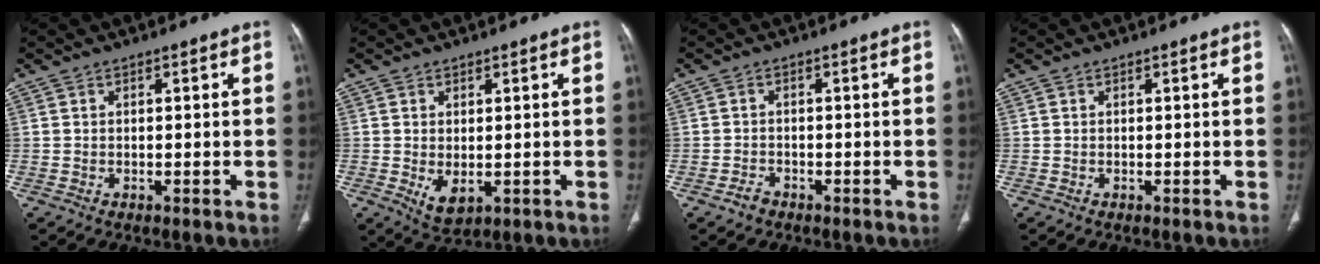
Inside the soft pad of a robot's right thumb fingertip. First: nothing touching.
{"total": 4.1, "force": [-0.6, 2.3, 3.3], "torque": [-0.052, -0.010, 0.007]}
{"total": 1.8, "force": [-1.3, 1.1, 0.5], "torque": [-0.012, 0.008, -0.022]}
{"total": 0.0}